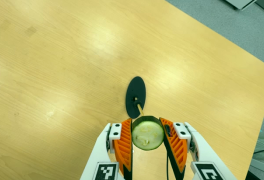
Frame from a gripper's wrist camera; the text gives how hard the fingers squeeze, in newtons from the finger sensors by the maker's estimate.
{"total": 9.4, "left": 8.4, "right": 10.3}